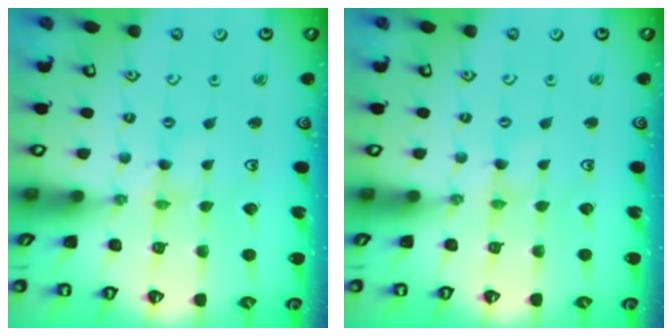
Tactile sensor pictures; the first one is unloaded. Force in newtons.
{"total": 0.0}